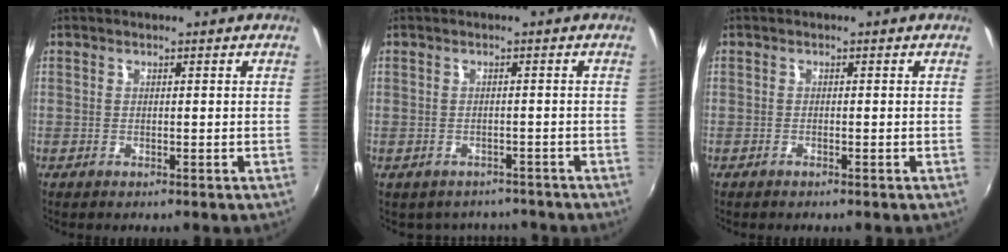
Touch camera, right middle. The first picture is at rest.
{"total": 5.1, "force": [-4.3, 2.8, 0.8], "torque": [-0.020, -0.006, -0.053]}
{"total": 0.6, "force": [-0.5, 0.1, 0.3], "torque": [-0.003, -0.001, -0.013]}